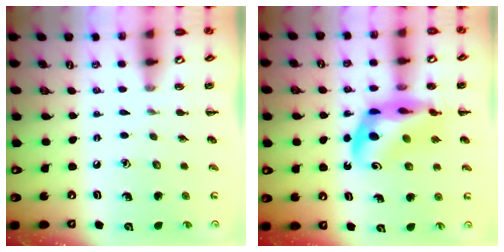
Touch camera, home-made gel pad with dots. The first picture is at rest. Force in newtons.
{"total": 13.2, "press": 12.7, "slide": 3.6}